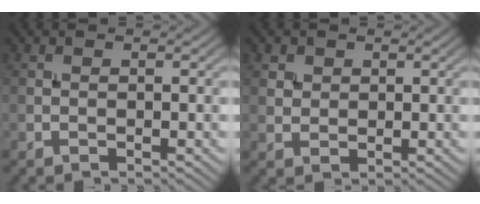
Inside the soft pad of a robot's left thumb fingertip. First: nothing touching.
{"total": 2.5, "force": [1.3, 2.0, 0.9], "torque": [-0.027, -0.007, 0.033]}